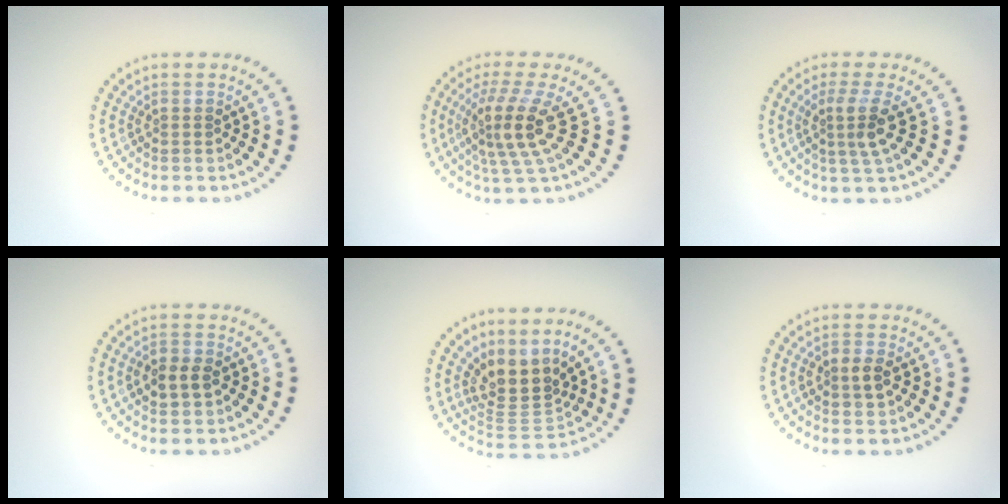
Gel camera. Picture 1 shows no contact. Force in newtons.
{"total": 4.3, "press": 3.1, "slide": 3.0}
{"total": 2.9, "press": 2.1, "slide": 2.0}
{"total": 2.5, "press": 2.4, "slide": 0.4}
{"total": 4.0, "press": 2.7, "slide": 2.9}
{"total": 2.1, "press": 2.1, "slide": 0.2}